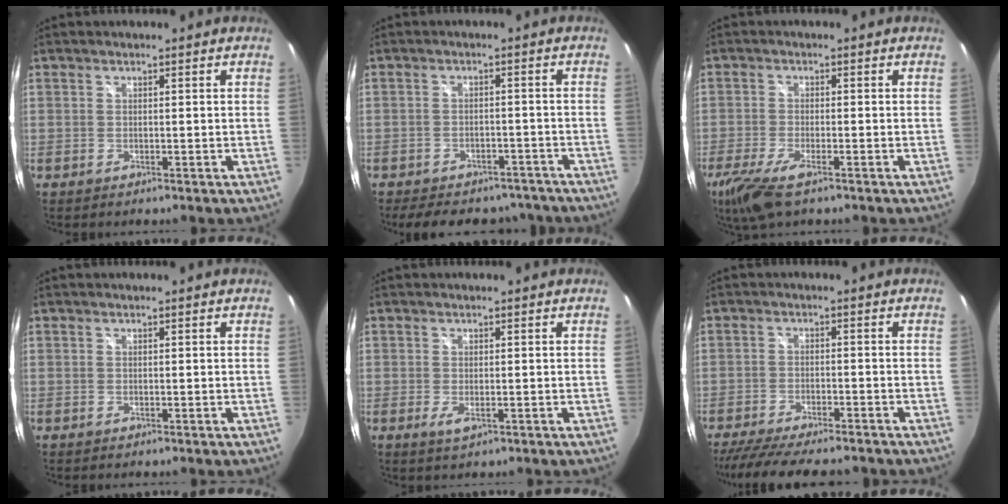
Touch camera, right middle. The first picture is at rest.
{"total": 15.3, "force": [-12.6, 6.5, 5.6], "torque": [-0.122, 0.009, -0.153]}
{"total": 8.4, "force": [-5.4, 2.3, 5.9], "torque": [-0.146, -0.031, -0.105]}
{"total": 0.0}
{"total": 1.9, "force": [-0.6, 0.6, 1.8], "torque": [-0.033, -0.004, -0.006]}
{"total": 14.7, "force": [-12.6, 2.6, 7.1], "torque": [-0.146, -0.029, -0.193]}